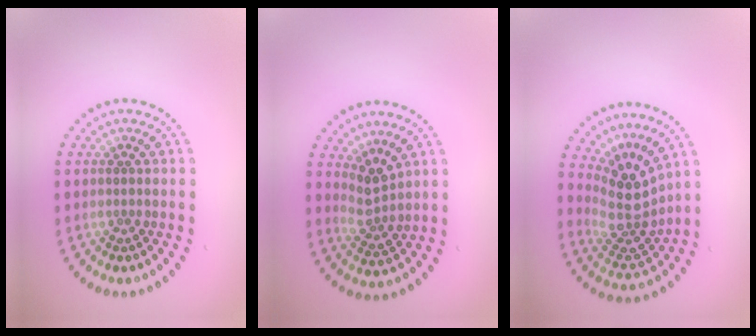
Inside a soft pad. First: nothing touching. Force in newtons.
{"total": 2.6, "press": 2.0, "slide": 1.7}
{"total": 4.4, "press": 3.2, "slide": 3.0}